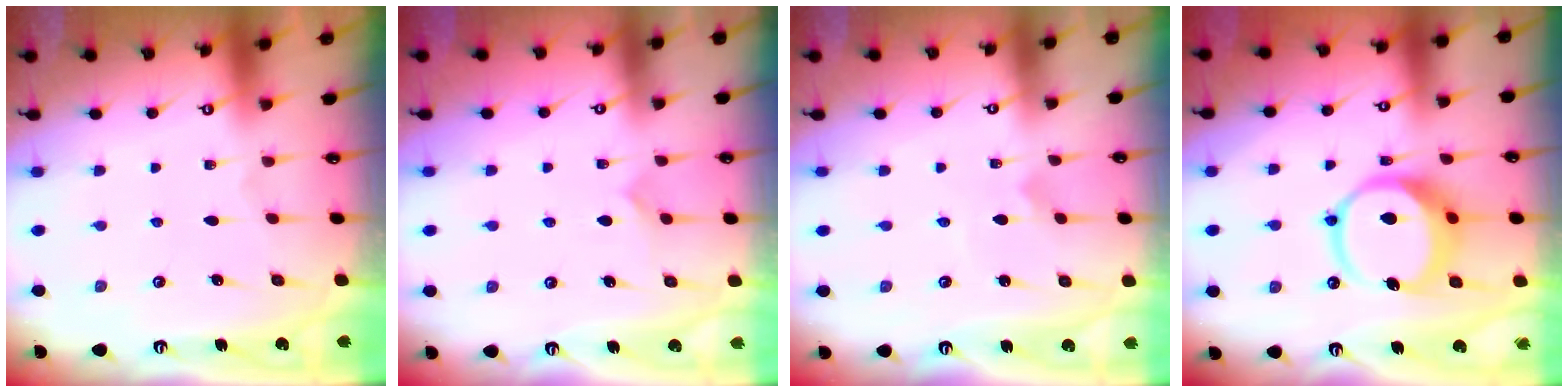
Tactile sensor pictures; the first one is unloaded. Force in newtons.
{"total": 5.9, "press": 5.9, "slide": 0.1}
{"total": 1.7, "press": 1.7, "slide": 0.1}
{"total": 13.0, "press": 12.9, "slide": 1.9}